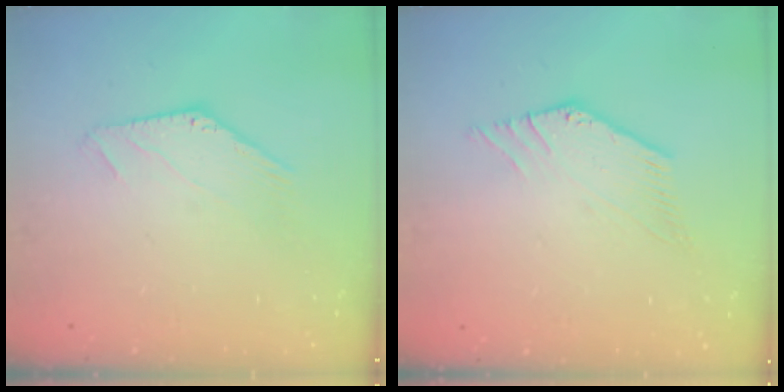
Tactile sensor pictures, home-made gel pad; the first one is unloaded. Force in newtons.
{"total": 1.9, "press": 1.9, "slide": 0.2}